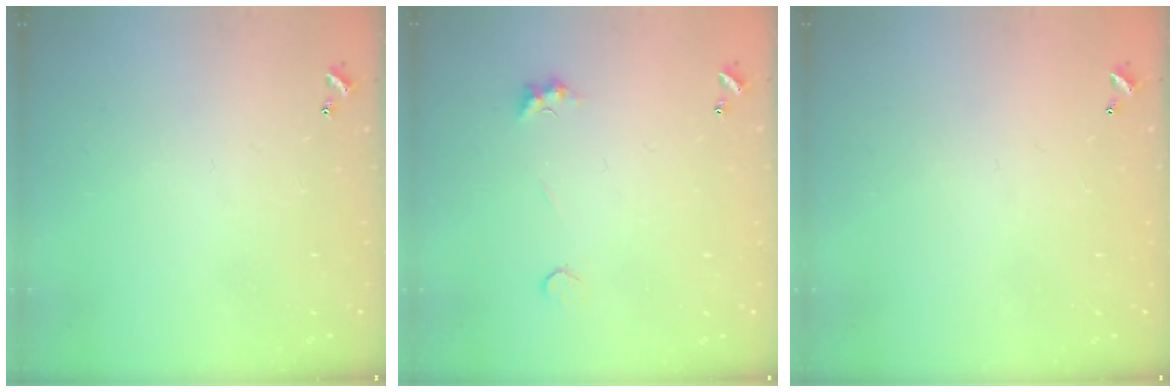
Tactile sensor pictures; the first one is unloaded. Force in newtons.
{"total": 1.8, "press": 1.7, "slide": 0.4}
{"total": 2.8, "press": 2.8, "slide": 0.1}